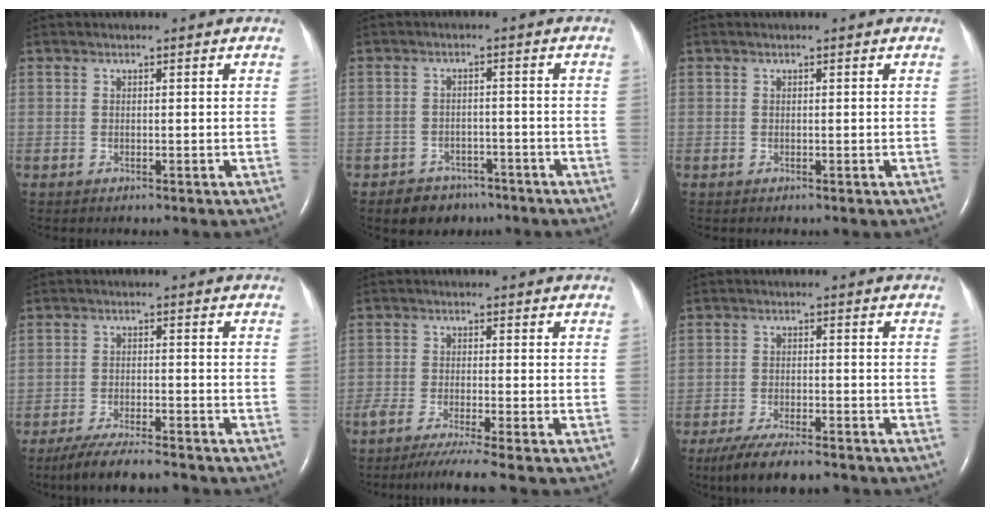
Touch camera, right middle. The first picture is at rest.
{"total": 5.2, "force": [-3.8, 3.4, 0.7], "torque": [-0.012, 0.009, -0.053]}
{"total": 0.0}
{"total": 8.2, "force": [-7.2, 0.7, 3.9], "torque": [-0.066, -0.023, -0.119]}
{"total": 7.1, "force": [-5.7, -0.9, 4.2], "torque": [-0.061, -0.021, -0.094]}
{"total": 8.3, "force": [-6.6, 1.8, 4.6], "torque": [-0.079, -0.017, -0.108]}